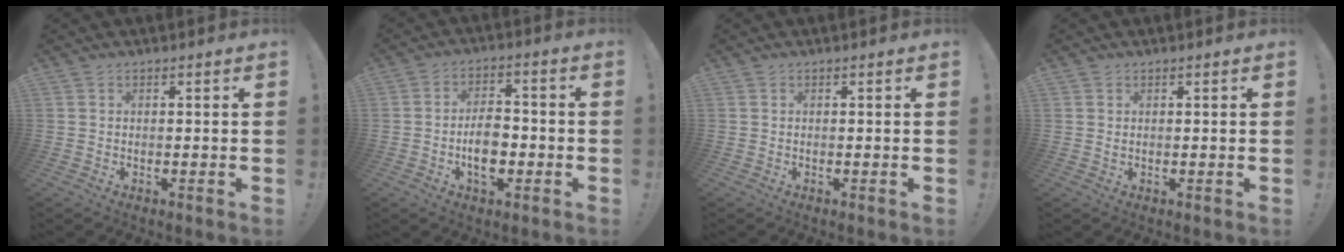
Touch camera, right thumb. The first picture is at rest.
{"total": 8.7, "force": [-2.4, 5.3, 6.5], "torque": [-0.108, 0.007, -0.043]}
{"total": 0.0}
{"total": 0.5, "force": [0.4, 0.3, 0.2], "torque": [-0.004, -0.001, 0.008]}